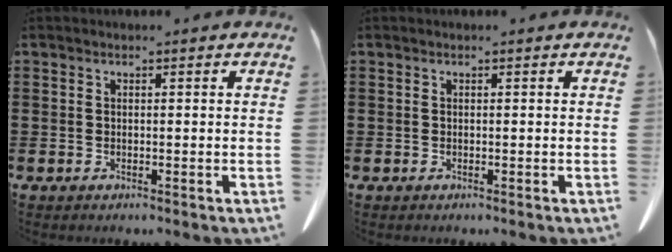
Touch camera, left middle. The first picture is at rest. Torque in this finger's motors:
{"motor_torque": [0.25, -0.42, -0.03, 0.02]}